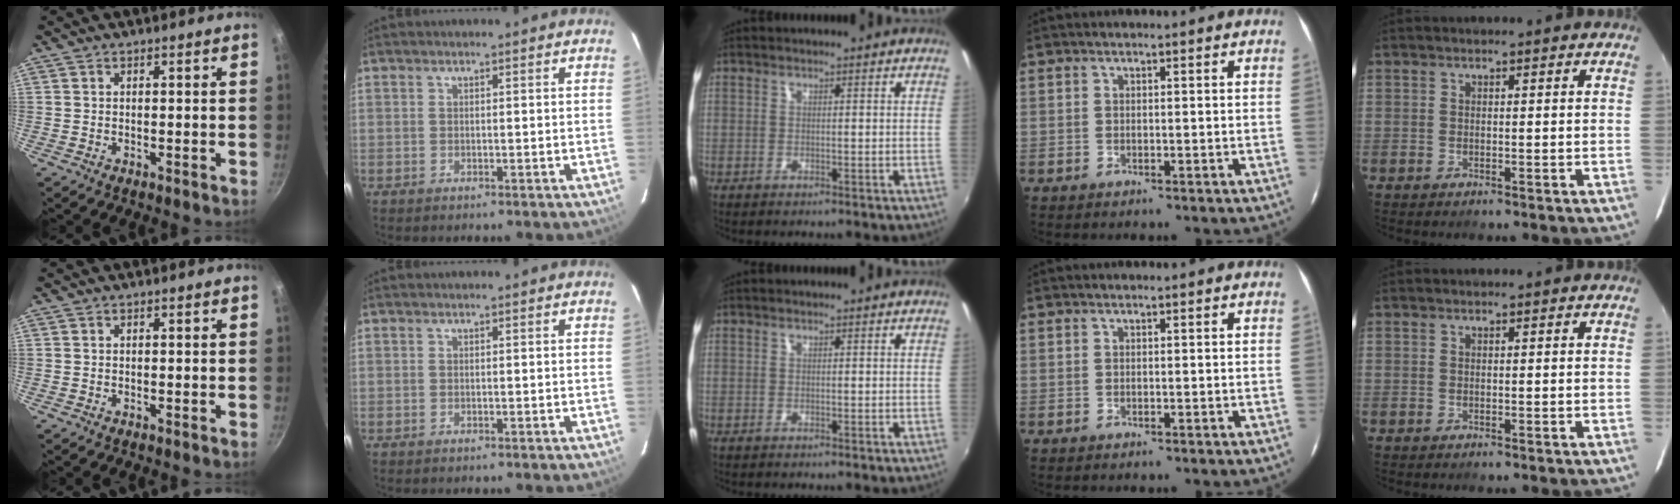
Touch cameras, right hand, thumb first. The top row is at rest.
{}